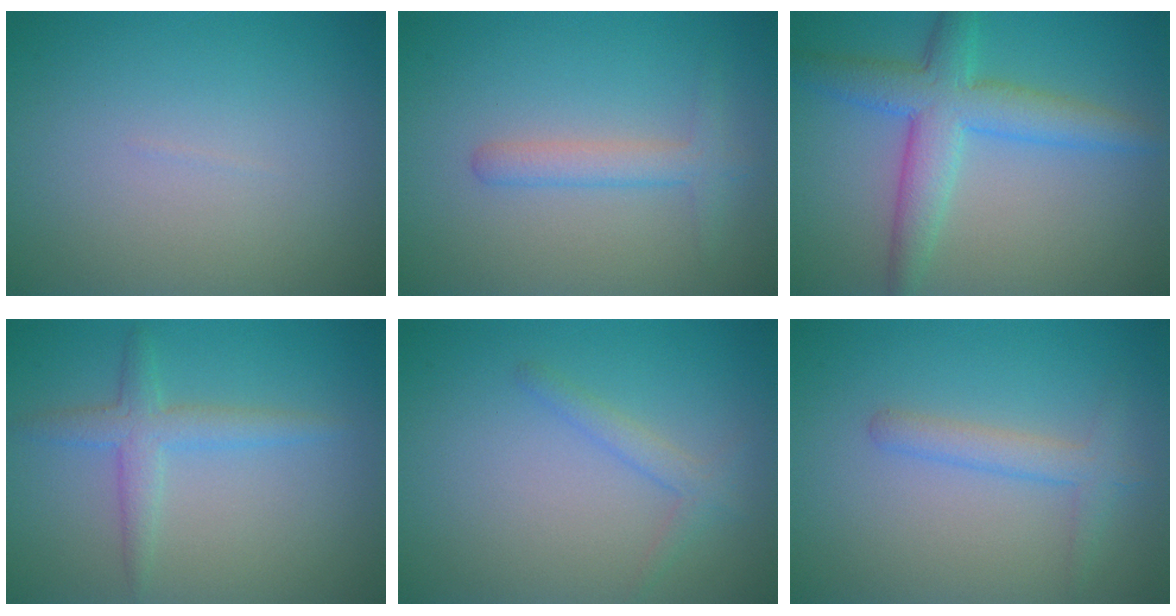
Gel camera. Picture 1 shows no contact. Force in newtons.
{"total": 2.2, "press": 2.2, "slide": 0.1}
{"total": 5.5, "press": 5.5, "slide": 0.0}
{"total": 2.6, "press": 2.6, "slide": 0.1}
{"total": 1.5, "press": 1.5, "slide": 0.1}
{"total": 2.1, "press": 2.1, "slide": 0.1}